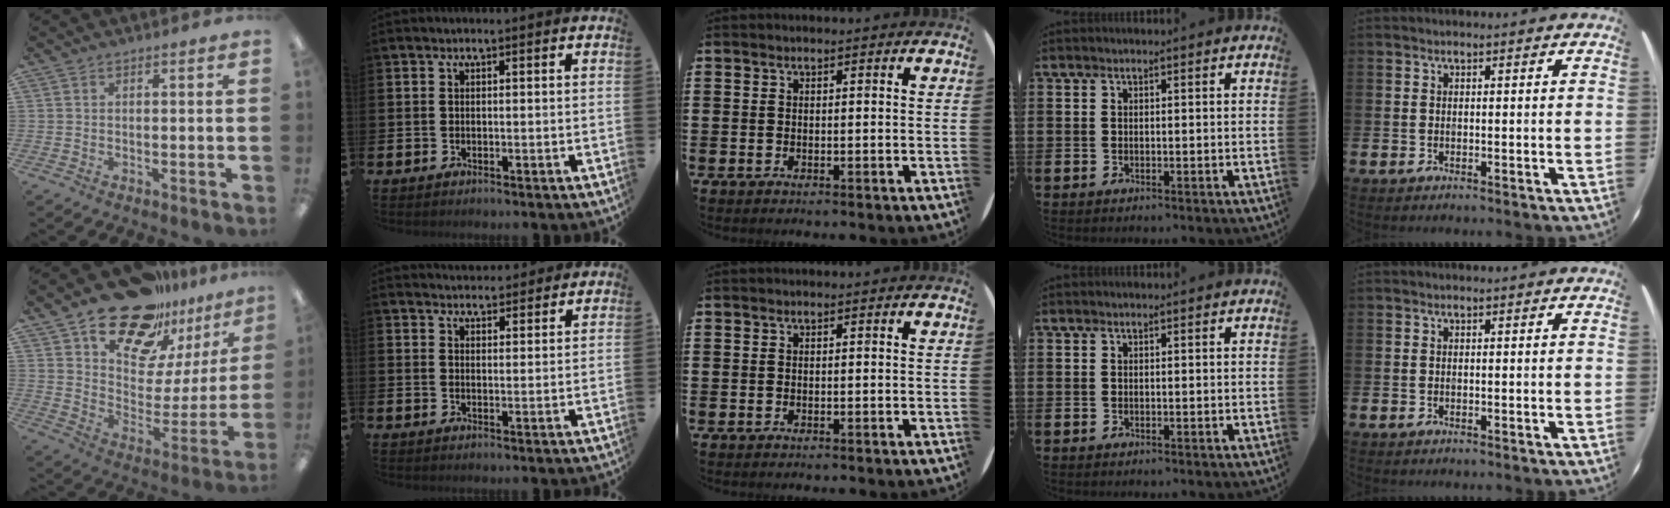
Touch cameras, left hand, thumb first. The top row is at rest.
{"thumb": {"total": 19.9, "force": [15.2, 10.3, 7.6], "torque": [-0.123, -0.105, 0.268]}, "index": {"total": 3.7, "force": [3.6, 0.6, -0.4], "torque": [0.004, -0.021, 0.066]}}